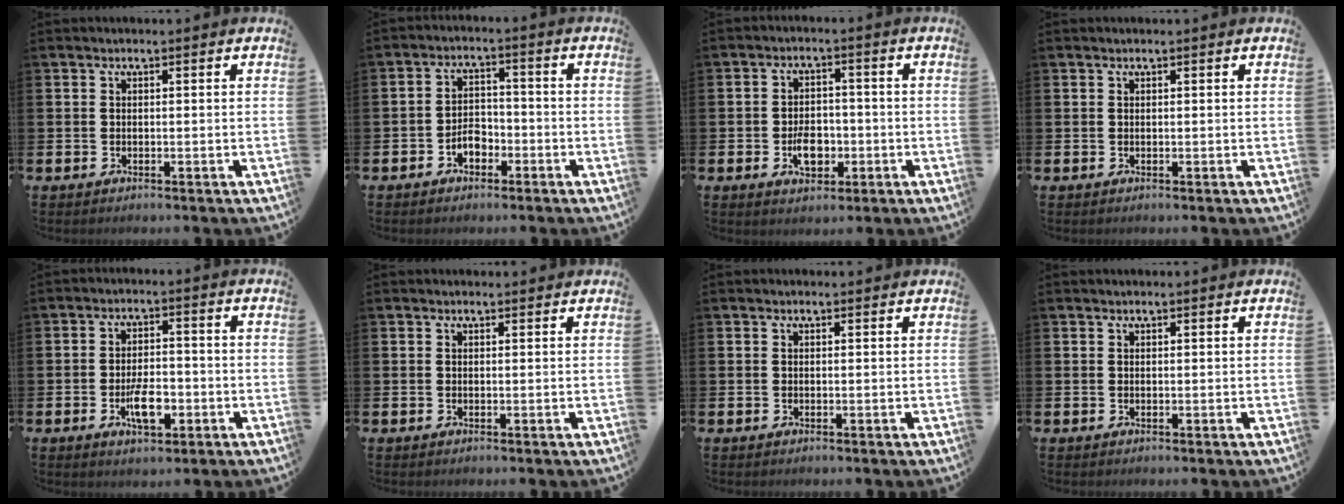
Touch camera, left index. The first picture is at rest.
{"total": 3.3, "force": [-2.0, 2.0, 1.6], "torque": [-0.032, 0.007, -0.042]}
{"total": 4.6, "force": [-1.3, 3.0, 3.1], "torque": [-0.049, 0.003, -0.026]}
{"total": 0.0}
{"total": 4.9, "force": [-1.6, 2.2, 4.1], "torque": [-0.066, 0.000, -0.032]}
{"total": 0.6, "force": [0.6, 0.2, 0.1], "torque": [0.006, -0.001, 0.009]}
{"total": 0.0}
{"total": 0.5, "force": [0.5, 0.1, 0.1], "torque": [0.006, 0.000, 0.008]}